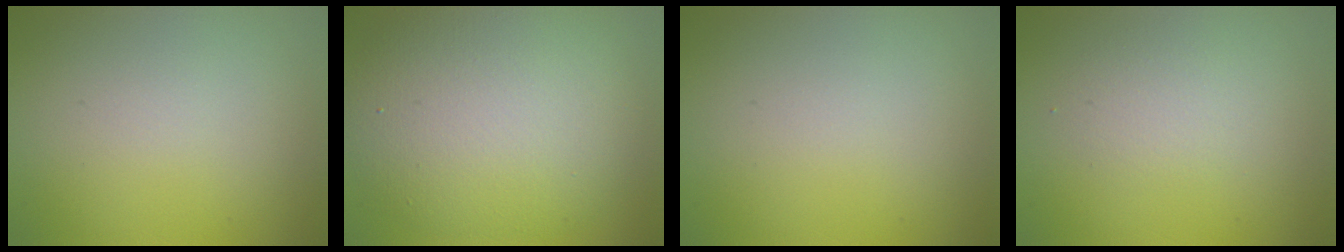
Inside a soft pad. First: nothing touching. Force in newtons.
{"total": 8.9, "press": 8.9, "slide": 0.3}
{"total": 0.0}
{"total": 1.6, "press": 1.6, "slide": 0.2}